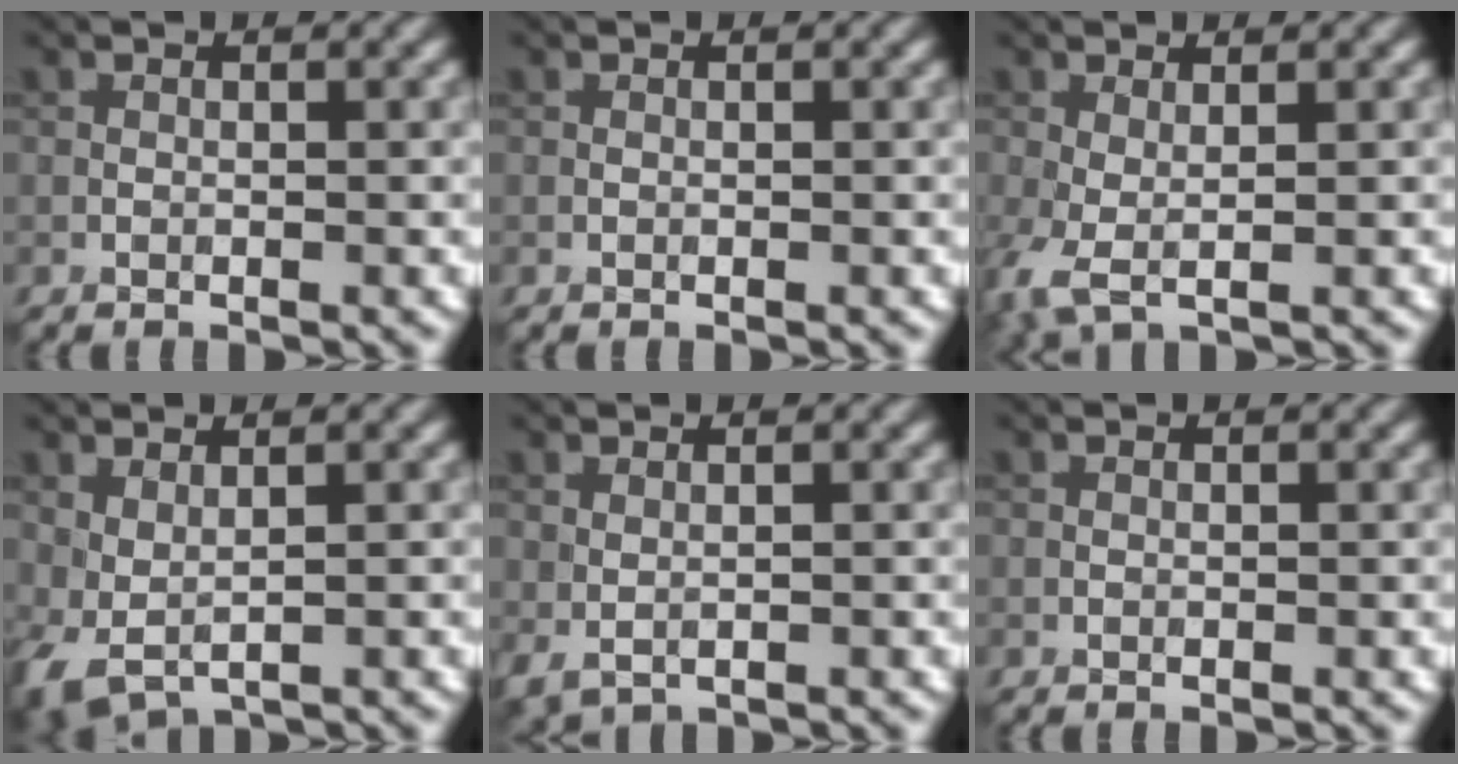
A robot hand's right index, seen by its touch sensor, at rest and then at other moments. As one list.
[{"total": 0.0}, {"total": 2.5, "force": [-0.2, 0.9, 2.3], "torque": [-0.062, -0.004, -0.007]}, {"total": 2.5, "force": [0.5, 1.5, 1.9], "torque": [-0.048, -0.005, 0.015]}, {"total": 1.0, "force": [0.2, 0.6, 0.7], "torque": [-0.018, -0.005, 0.011]}, {"total": 0.0}]